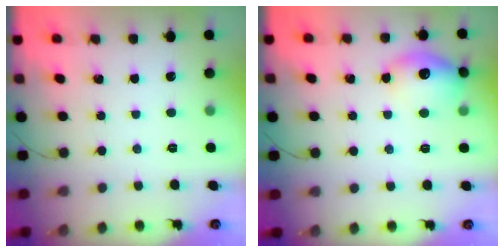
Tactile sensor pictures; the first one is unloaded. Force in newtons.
{"total": 13.0, "press": 13.0, "slide": 0.6}